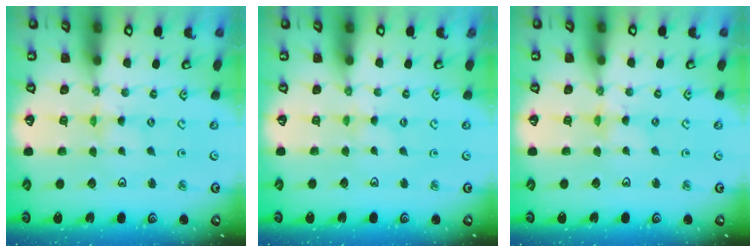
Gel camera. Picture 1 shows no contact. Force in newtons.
{"total": 1.2, "press": 1.2, "slide": 0.3}
{"total": 2.3, "press": 2.3, "slide": 0.3}